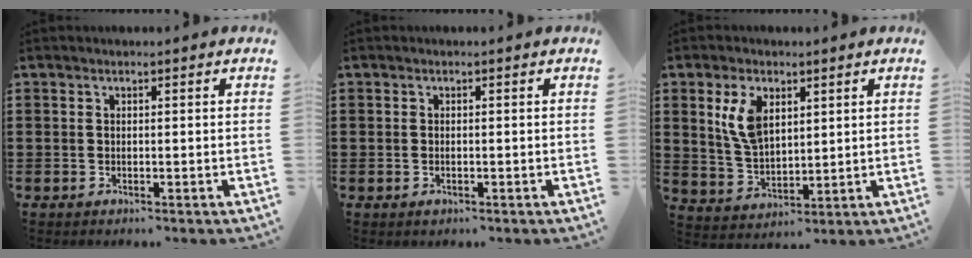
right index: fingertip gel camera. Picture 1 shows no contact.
{"total": 0.6, "force": [-0.2, 0.2, 0.5], "torque": [-0.011, -0.004, -0.003]}
{"total": 7.4, "force": [3.1, 4.1, 5.3], "torque": [-0.124, 0.008, 0.055]}